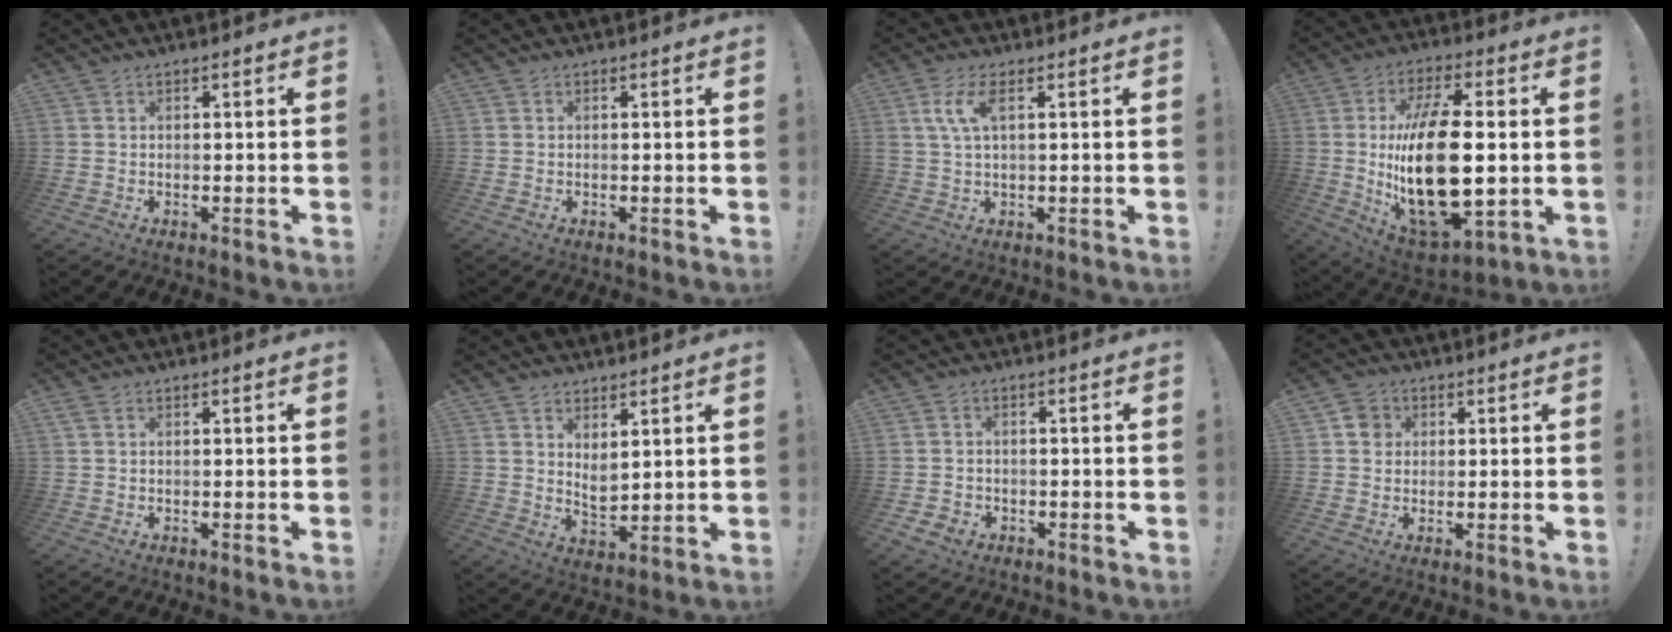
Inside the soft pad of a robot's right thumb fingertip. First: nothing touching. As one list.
[{"total": 0.0}, {"total": 6.6, "force": [2.3, 2.1, 5.9], "torque": [-0.109, 0.001, 0.041]}, {"total": 25.6, "force": [-0.1, 11.8, 22.7], "torque": [-0.449, -0.013, 0.003]}, {"total": 0.9, "force": [0.4, 0.1, 0.8], "torque": [-0.019, 0.000, 0.007]}, {"total": 4.8, "force": [3.6, 2.2, 2.4], "torque": [-0.035, -0.029, 0.065]}, {"total": 2.9, "force": [-1.4, 2.3, 1.0], "torque": [-0.023, 0.003, -0.026]}, {"total": 4.5, "force": [1.0, 4.2, 1.4], "torque": [-0.015, 0.007, 0.018]}]